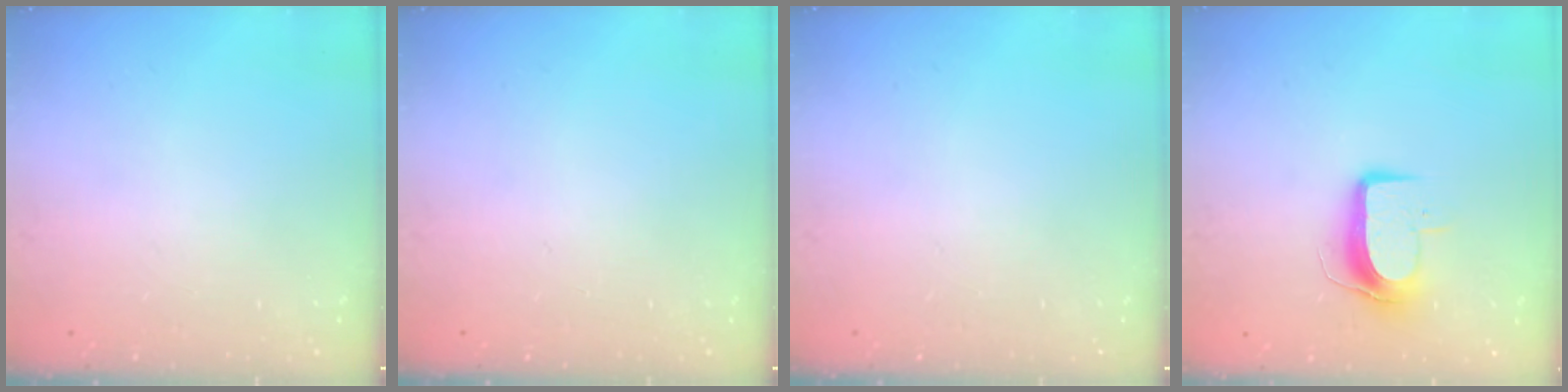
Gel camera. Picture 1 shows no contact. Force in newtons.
{"total": 0.0}
{"total": 0.0}
{"total": 9.2, "press": 9.2, "slide": 0.7}